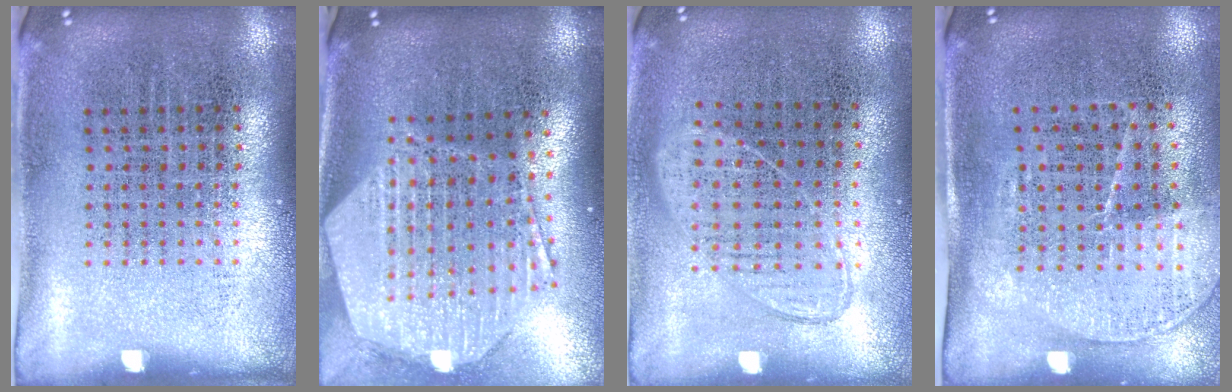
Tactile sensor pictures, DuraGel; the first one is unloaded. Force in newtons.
{"total": 3.1, "press": 2.4, "slide": 1.9}
{"total": 0.9, "press": 0.8, "slide": 0.4}
{"total": 1.6, "press": 1.4, "slide": 0.9}